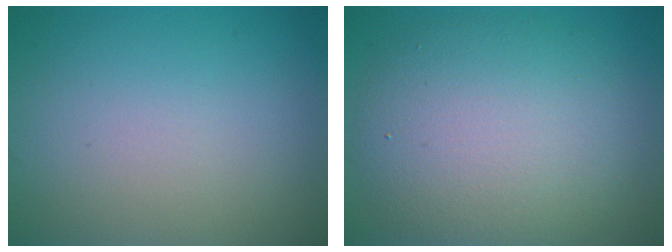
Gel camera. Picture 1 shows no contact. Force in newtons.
{"total": 8.6, "press": 8.6, "slide": 0.5}